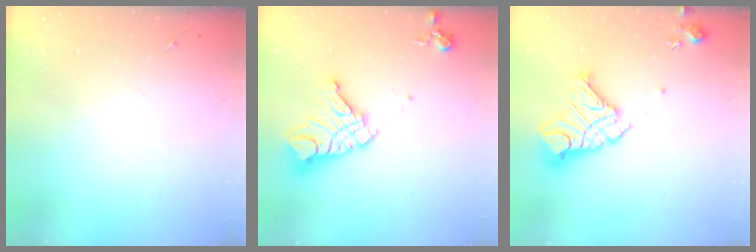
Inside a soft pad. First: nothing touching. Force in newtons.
{"total": 16.4, "press": 16.3, "slide": 2.1}
{"total": 15.8, "press": 15.7, "slide": 1.9}